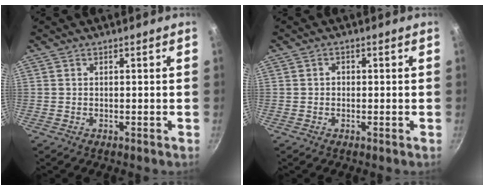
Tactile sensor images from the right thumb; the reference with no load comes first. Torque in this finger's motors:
{"motor_torque": [0.05, -0.29, 0.04, -0.06, 0.05]}